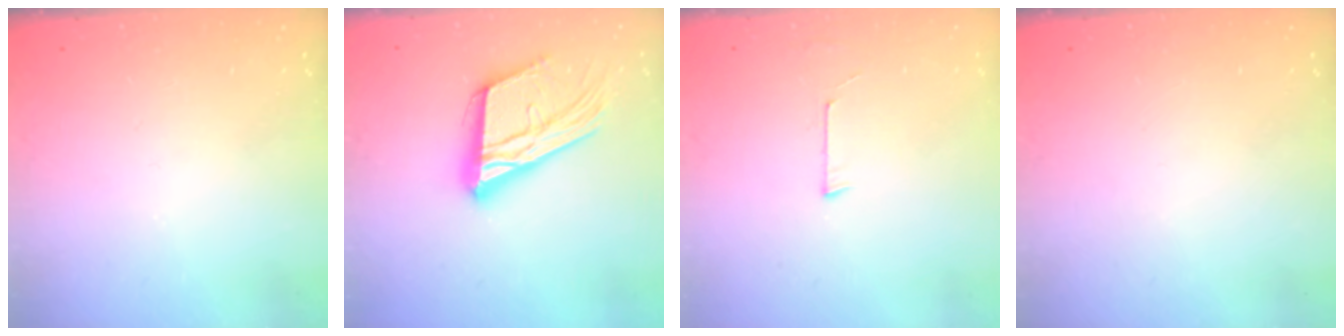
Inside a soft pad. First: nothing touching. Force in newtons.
{"total": 19.6, "press": 19.4, "slide": 2.8}
{"total": 3.2, "press": 3.2, "slide": 0.2}
{"total": 0.0}